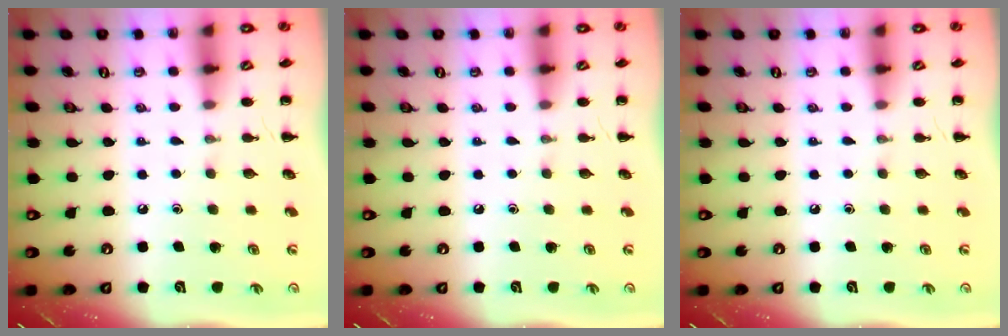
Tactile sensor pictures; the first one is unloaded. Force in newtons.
{"total": 0.0}
{"total": 0.0}